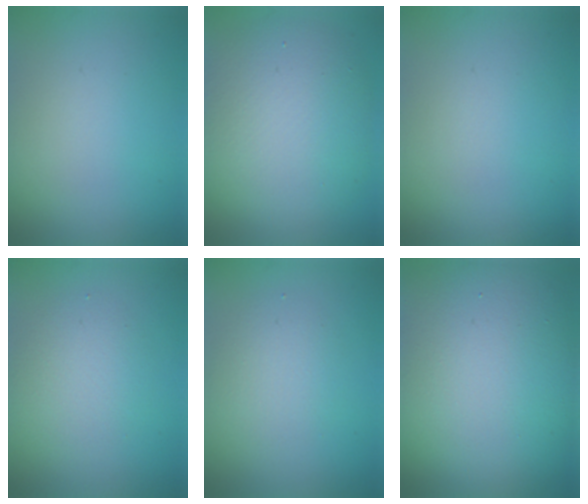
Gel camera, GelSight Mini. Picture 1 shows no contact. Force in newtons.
{"total": 8.8, "press": 8.8, "slide": 0.9}
{"total": 0.0}
{"total": 3.0, "press": 3.0, "slide": 0.2}
{"total": 2.5, "press": 2.5, "slide": 0.1}
{"total": 16.5, "press": 16.5, "slide": 0.9}